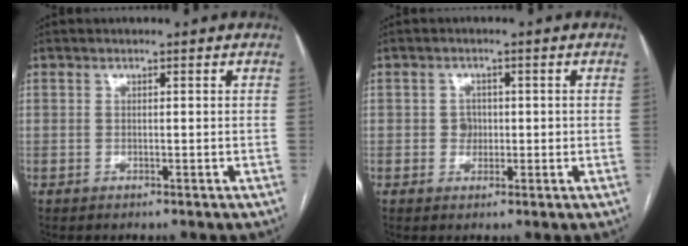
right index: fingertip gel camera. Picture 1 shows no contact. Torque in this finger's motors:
{"motor_torque": [0.17, 0.00, 0.00, 0.02]}